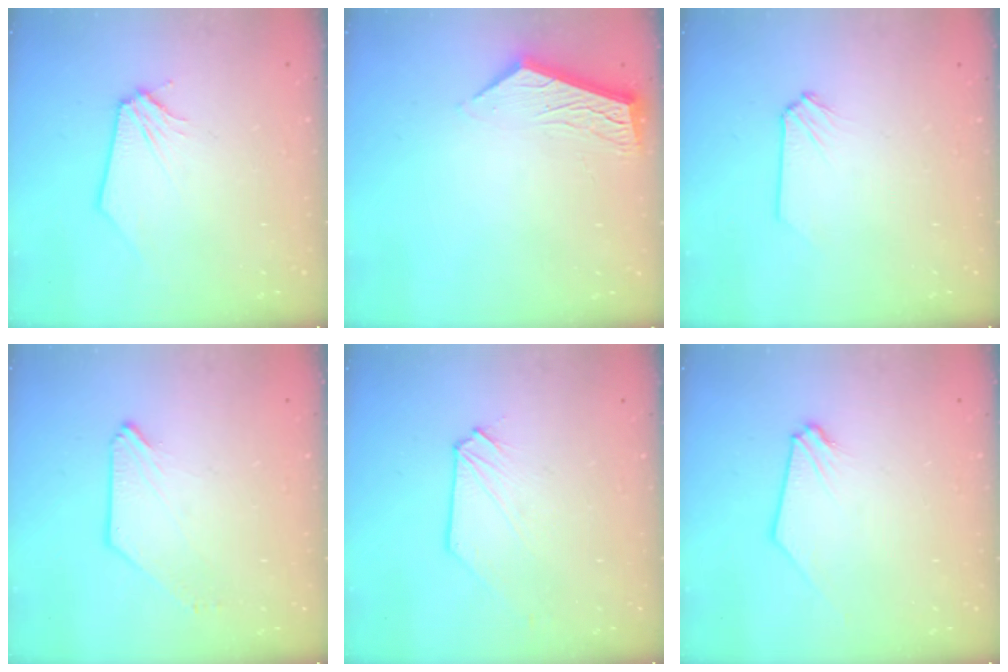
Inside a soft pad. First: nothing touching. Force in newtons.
{"total": 6.8, "press": 6.7, "slide": 0.5}
{"total": 0.0}
{"total": 0.8, "press": 0.7, "slide": 0.3}
{"total": 0.5, "press": 0.5, "slide": 0.0}
{"total": 0.0}